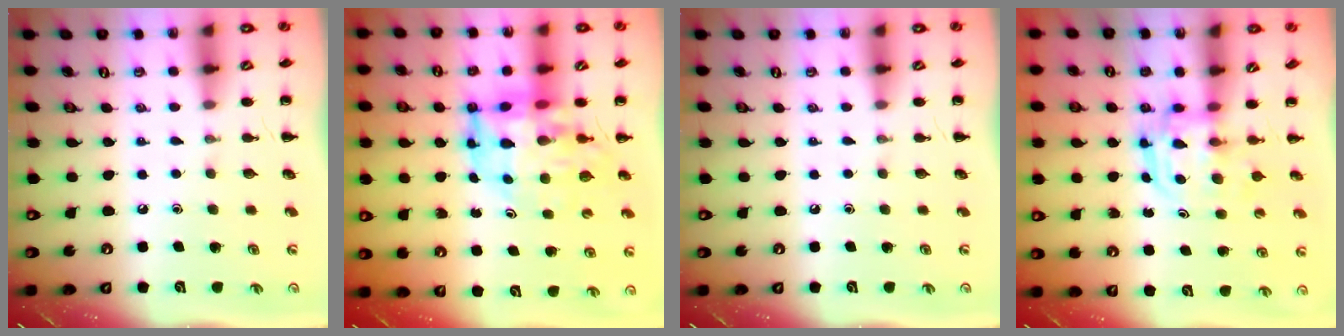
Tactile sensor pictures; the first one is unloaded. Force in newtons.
{"total": 13.1, "press": 12.5, "slide": 4.1}
{"total": 0.0}
{"total": 2.9, "press": 2.9, "slide": 0.3}